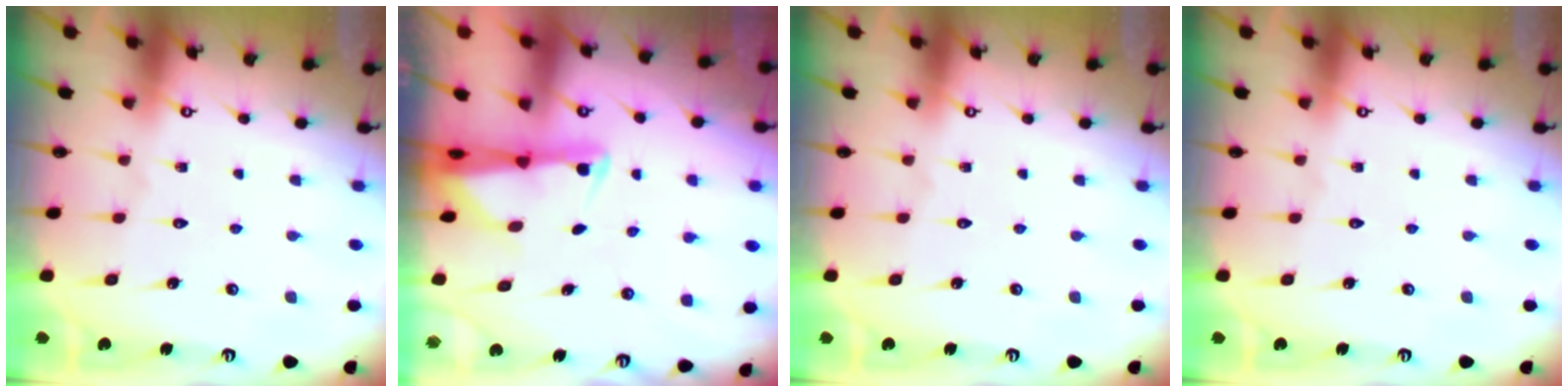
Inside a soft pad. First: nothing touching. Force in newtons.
{"total": 2.8, "press": 2.7, "slide": 0.6}
{"total": 0.0}
{"total": 0.0}